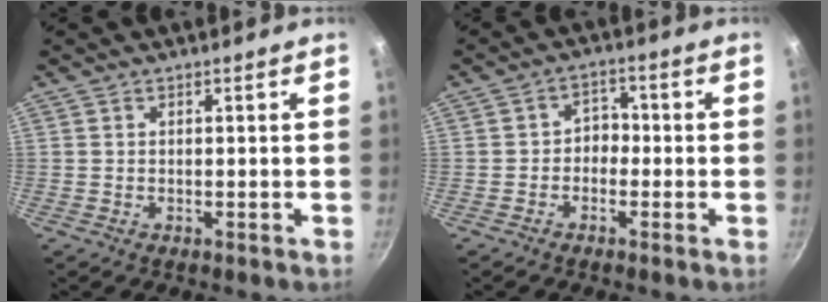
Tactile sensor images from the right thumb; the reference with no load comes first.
{"total": 3.5, "force": [-1.0, 2.8, 1.8], "torque": [-0.001, 0.021, -0.024]}